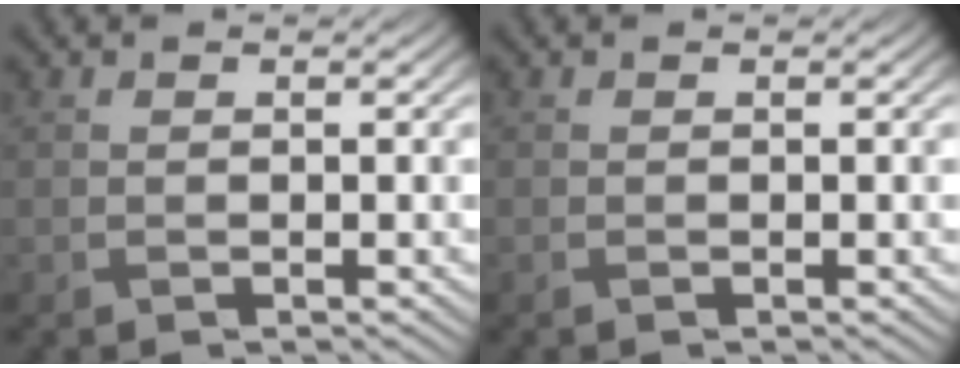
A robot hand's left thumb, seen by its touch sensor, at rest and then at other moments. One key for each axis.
{"total": 0.0}